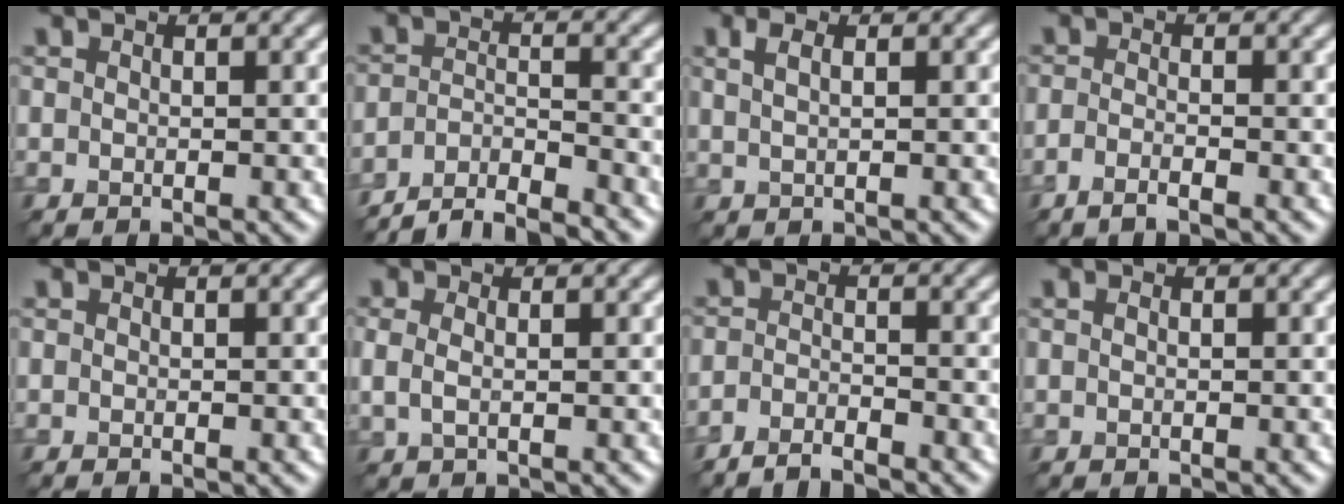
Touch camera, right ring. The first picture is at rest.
{"total": 5.3, "force": [-4.9, 0.9, 1.8], "torque": [-0.028, -0.003, -0.090]}
{"total": 2.0, "force": [1.0, 0.8, 1.5], "torque": [-0.024, 0.000, 0.012]}
{"total": 1.7, "force": [-1.2, 0.4, 1.1], "torque": [-0.019, -0.004, -0.030]}
{"total": 0.0}
{"total": 1.4, "force": [0.1, 0.6, 1.2], "torque": [-0.029, -0.003, 0.003]}
{"total": 2.4, "force": [-2.2, 0.4, 1.0], "torque": [-0.010, -0.001, -0.047]}
{"total": 0.5, "force": [0.2, 0.2, 0.4], "torque": [-0.012, -0.002, 0.001]}